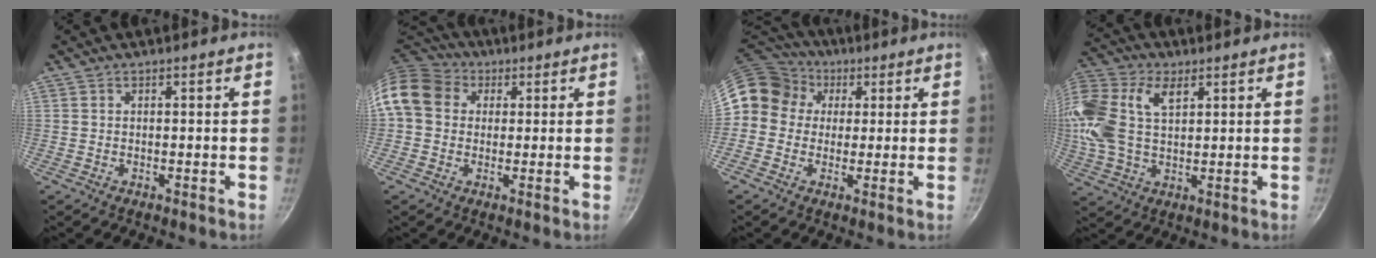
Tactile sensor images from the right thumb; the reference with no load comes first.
{"total": 12.3, "force": [2.9, 10.1, 6.4], "torque": [-0.105, 0.025, 0.037]}
{"total": 11.4, "force": [3.2, 10.1, 4.2], "torque": [-0.055, 0.019, 0.036]}
{"total": 20.0, "force": [6.0, 12.8, 14.2], "torque": [-0.324, 0.021, 0.105]}